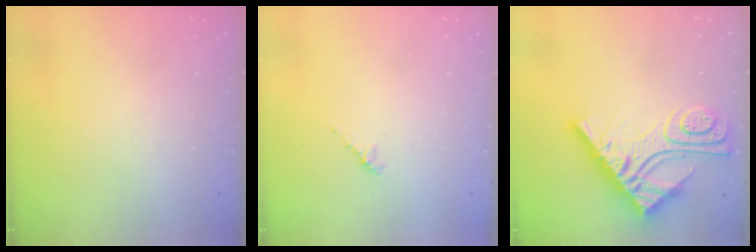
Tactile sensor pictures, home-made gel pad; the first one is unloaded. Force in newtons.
{"total": 2.6, "press": 2.4, "slide": 0.7}
{"total": 15.0, "press": 15.0, "slide": 1.4}